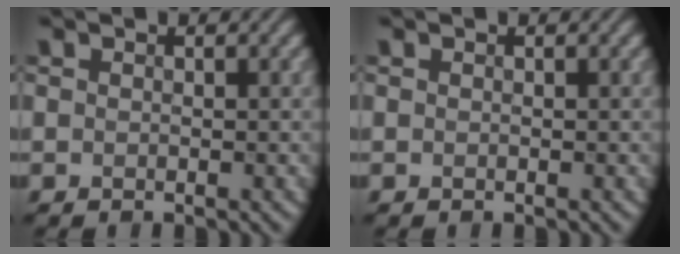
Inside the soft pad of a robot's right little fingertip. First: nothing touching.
{"total": 0.0}